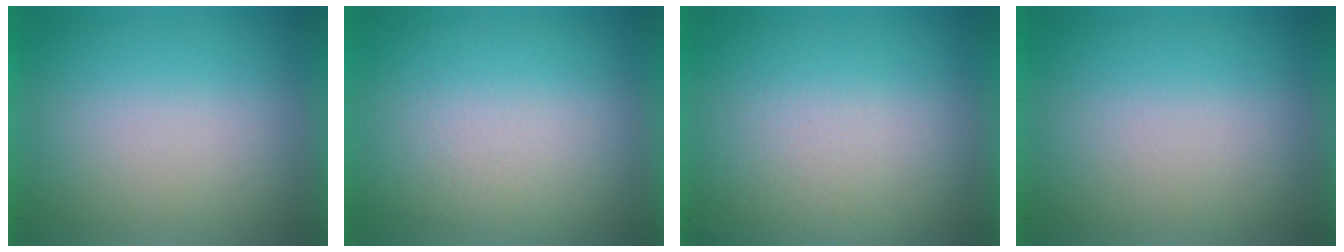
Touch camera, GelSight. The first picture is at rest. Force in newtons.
{"total": 2.6}
{"total": 2.7}
{"total": 0.0}